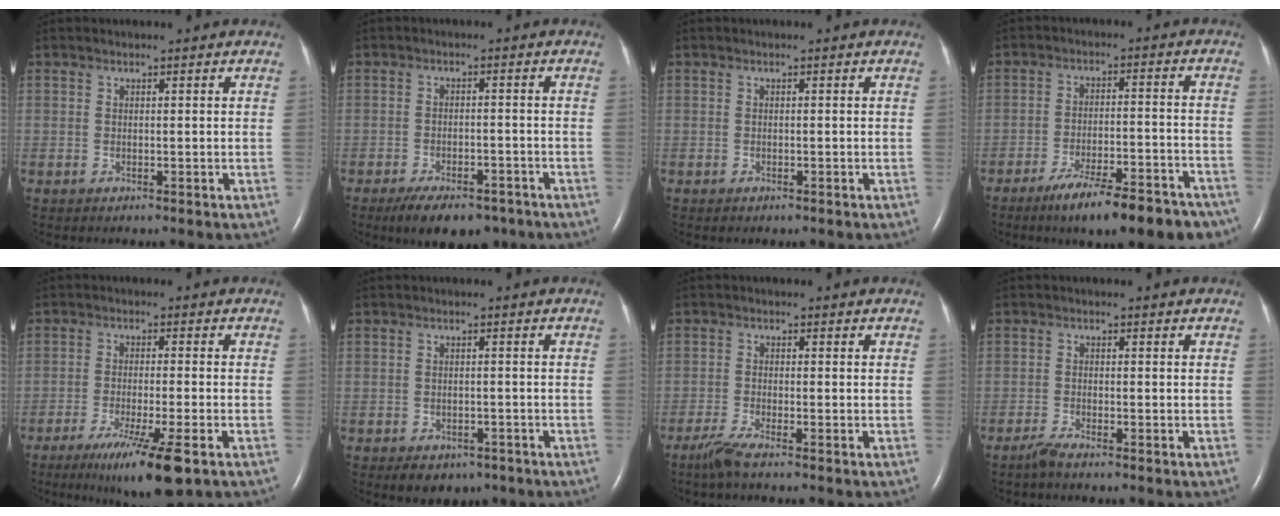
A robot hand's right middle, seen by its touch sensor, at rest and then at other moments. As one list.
[{"total": 9.3, "force": [-7.0, 3.8, 4.7], "torque": [-0.065, -0.001, -0.104]}, {"total": 0.0}, {"total": 15.1, "force": [-11.7, 3.2, 9.0], "torque": [-0.091, 0.012, -0.170]}, {"total": 9.5, "force": [-5.5, 0.1, 7.7], "torque": [-0.133, -0.028, -0.088]}, {"total": 4.9, "force": [-3.4, 3.1, 1.7], "torque": [-0.018, 0.007, -0.040]}, {"total": 3.0, "force": [-2.3, -0.2, 1.9], "torque": [-0.050, -0.010, -0.052]}, {"total": 1.7, "force": [-1.5, -0.2, 0.8], "torque": [-0.030, -0.006, -0.033]}]